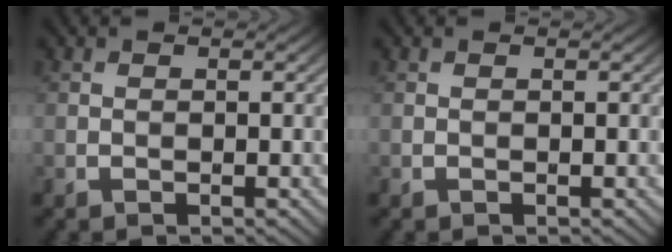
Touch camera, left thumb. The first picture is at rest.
{"total": 0.0}